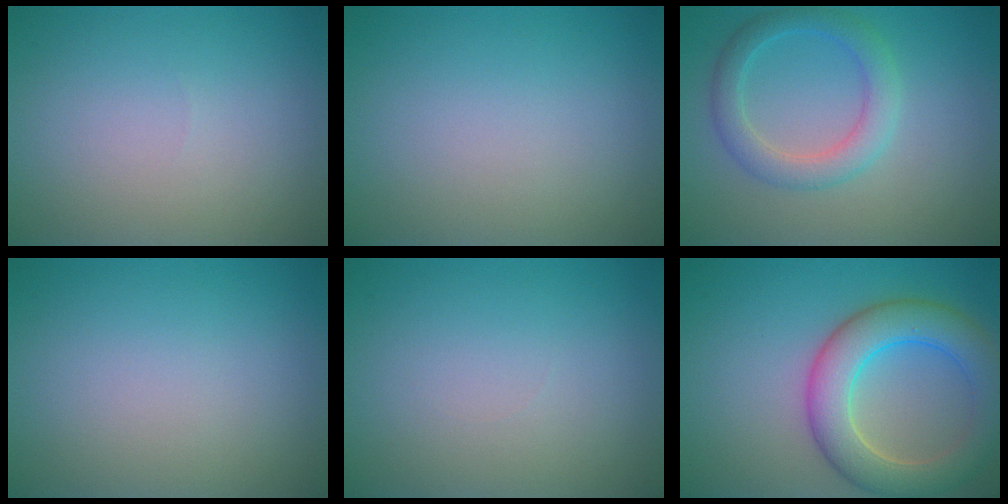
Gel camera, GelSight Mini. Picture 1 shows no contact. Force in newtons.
{"total": 0.0}
{"total": 3.4, "press": 3.4, "slide": 0.2}
{"total": 0.0}
{"total": 0.0}
{"total": 7.0, "press": 7.0, "slide": 0.3}